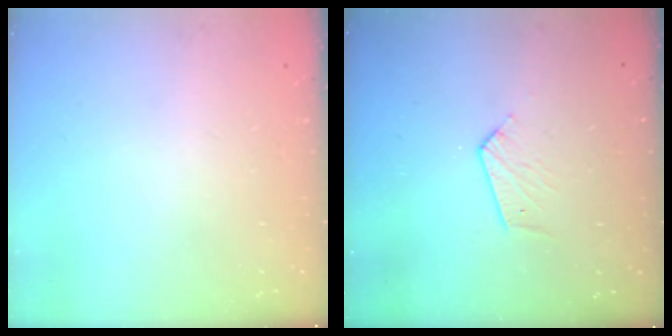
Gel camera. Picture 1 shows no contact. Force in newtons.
{"total": 3.5, "press": 3.5, "slide": 0.3}